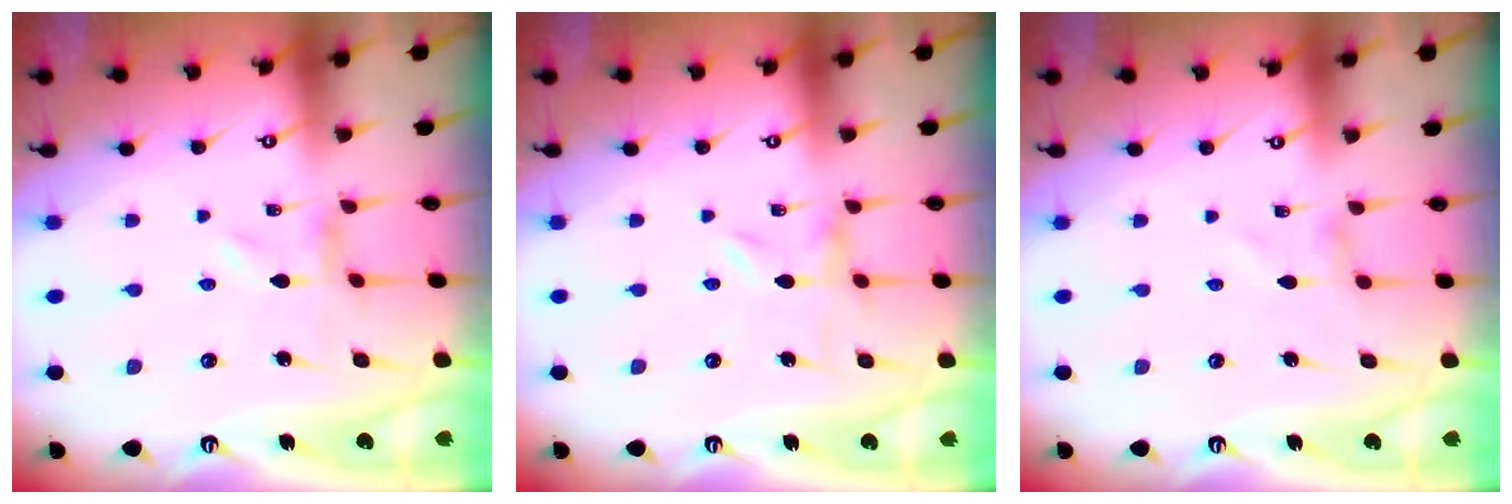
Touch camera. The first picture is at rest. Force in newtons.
{"total": 0.0}
{"total": 0.0}